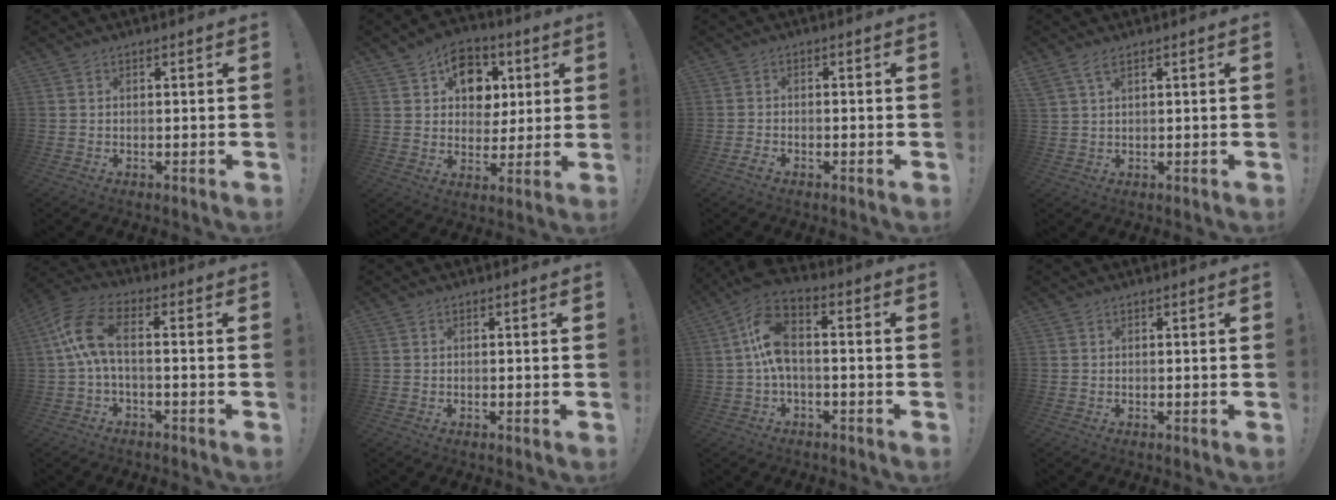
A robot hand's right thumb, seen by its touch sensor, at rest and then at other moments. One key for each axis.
{"total": 11.7, "fx": 5.0, "fy": 9.4, "fz": 4.9, "tx": -0.054, "ty": -0.024, "tz": 0.095}
{"total": 1.9, "fx": -1.6, "fy": 0.5, "fz": 0.9, "tx": -0.019, "ty": 0.008, "tz": -0.026}
{"total": 3.5, "fx": 2.1, "fy": 1.0, "fz": 2.6, "tx": -0.055, "ty": -0.003, "tz": 0.040}
{"total": 10.5, "fx": 1.1, "fy": 4.1, "fz": 9.6, "tx": -0.201, "ty": -0.002, "tz": 0.020}
{"total": 0.0}
{"total": 10.2, "fx": -0.3, "fy": 4.3, "fz": 9.3, "tx": -0.182, "ty": 0.007, "tz": -0.003}
{"total": 0.0}